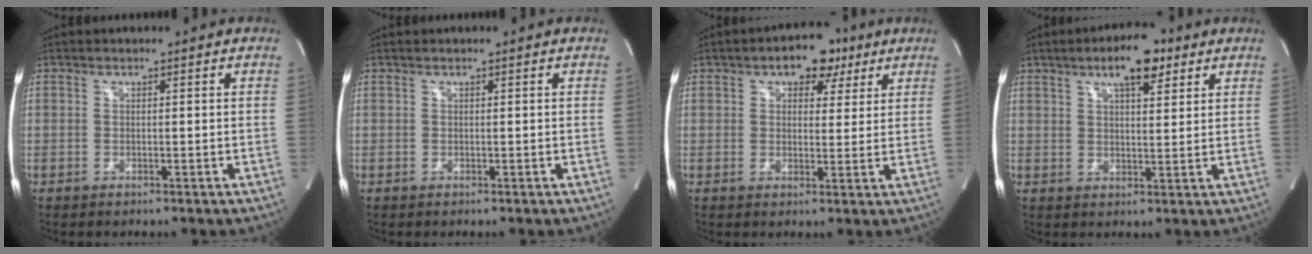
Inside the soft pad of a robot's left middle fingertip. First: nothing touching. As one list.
[{"total": 0.0}, {"total": 6.7, "force": [3.8, 3.9, 4.0], "torque": [-0.045, 0.021, 0.051]}, {"total": 8.0, "force": [4.8, 2.3, 5.9], "torque": [-0.101, 0.012, 0.075]}]